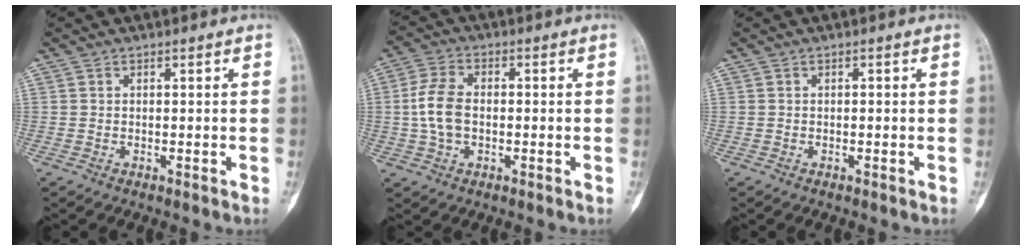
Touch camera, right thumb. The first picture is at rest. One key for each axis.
{"total": 7.5, "fx": -0.4, "fy": 4.8, "fz": 5.7, "tx": -0.120, "ty": 0.015, "tz": -0.011}
{"total": 0.0}